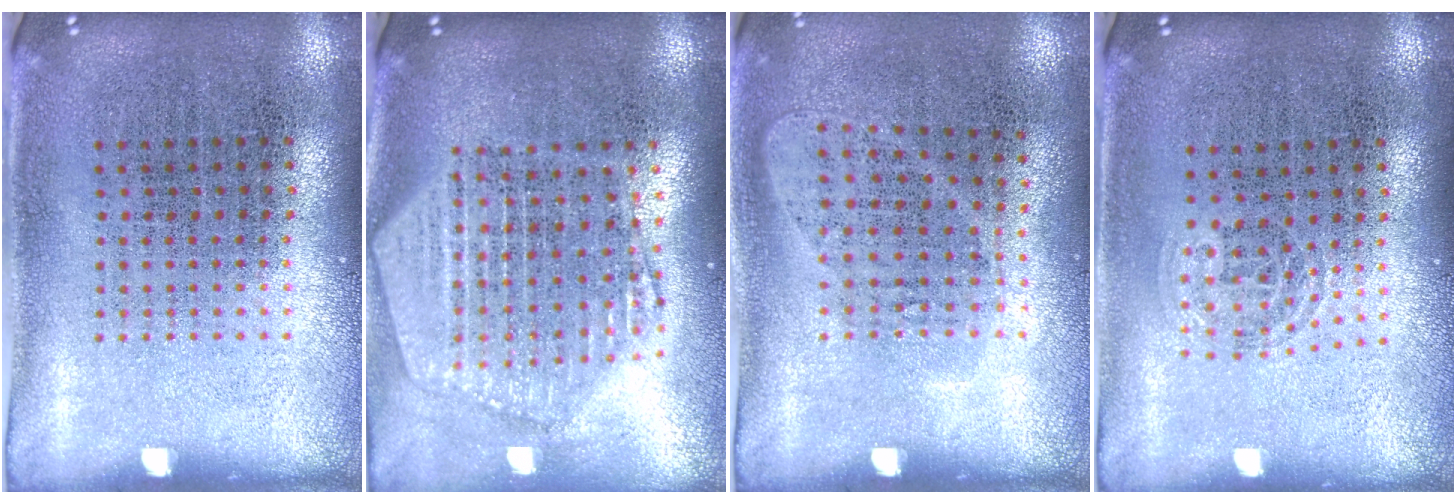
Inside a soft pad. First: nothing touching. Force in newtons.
{"total": 2.3, "press": 2.0, "slide": 1.1}
{"total": 0.9, "press": 0.8, "slide": 0.4}
{"total": 0.9, "press": 0.6, "slide": 0.6}